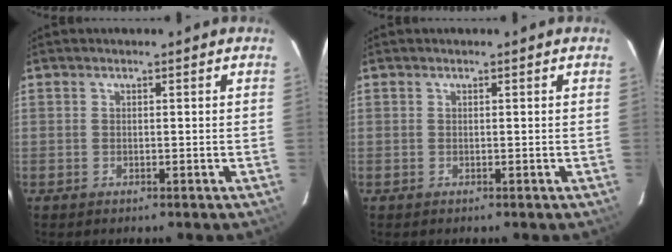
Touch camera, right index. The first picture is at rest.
{"total": 0.0}